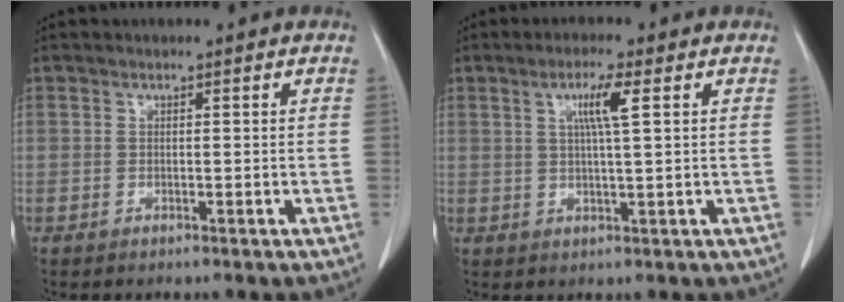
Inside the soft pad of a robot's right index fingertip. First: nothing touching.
{"total": 4.6, "force": [1.6, -0.3, 4.3], "torque": [-0.078, 0.000, 0.027]}